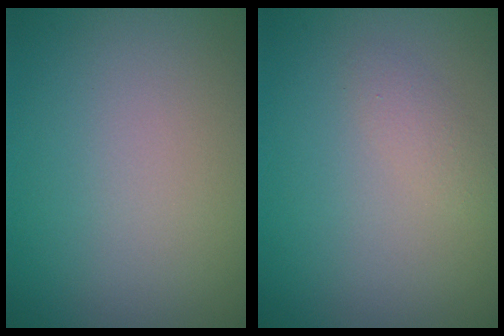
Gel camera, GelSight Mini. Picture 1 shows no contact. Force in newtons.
{"total": 1.1, "press": 1.1, "slide": 0.1}